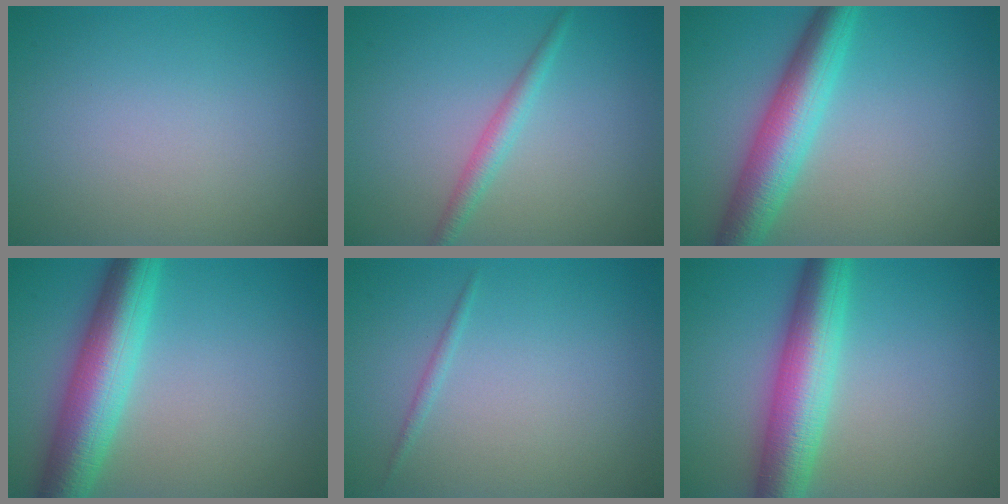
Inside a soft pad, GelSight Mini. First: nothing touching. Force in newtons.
{"total": 1.9, "press": 1.9, "slide": 0.1}
{"total": 6.3, "press": 6.3, "slide": 0.1}
{"total": 7.8, "press": 7.8, "slide": 0.1}
{"total": 0.7, "press": 0.7, "slide": 0.1}
{"total": 7.4, "press": 7.4, "slide": 0.0}